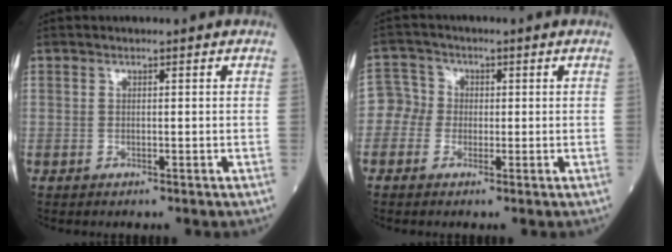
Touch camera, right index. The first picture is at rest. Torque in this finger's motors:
{"motor_torque": [0.28, 0.34, 0.02, 0.08]}